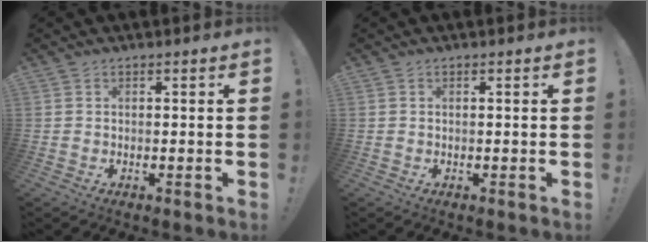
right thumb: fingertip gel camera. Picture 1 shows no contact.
{"total": 0.0}